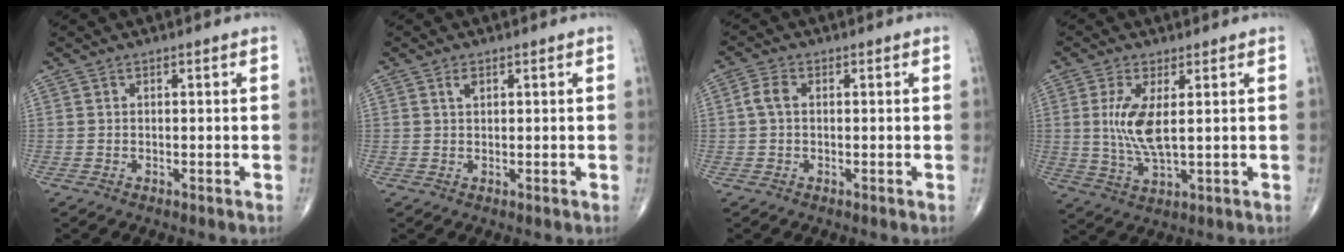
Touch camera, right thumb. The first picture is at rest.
{"total": 1.3, "force": [0.7, 0.6, 0.9], "torque": [-0.015, 0.000, 0.013]}
{"total": 2.6, "force": [0.2, 1.6, 2.1], "torque": [-0.046, 0.006, 0.001]}
{"total": 7.8, "force": [1.3, 2.5, 7.3], "torque": [-0.163, -0.020, 0.031]}